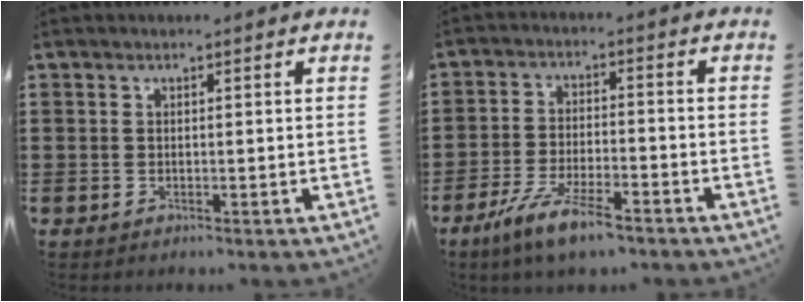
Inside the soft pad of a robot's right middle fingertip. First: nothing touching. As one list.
[{"total": 7.2, "force": [-5.5, 1.2, 4.5], "torque": [-0.104, -0.009, -0.106]}]